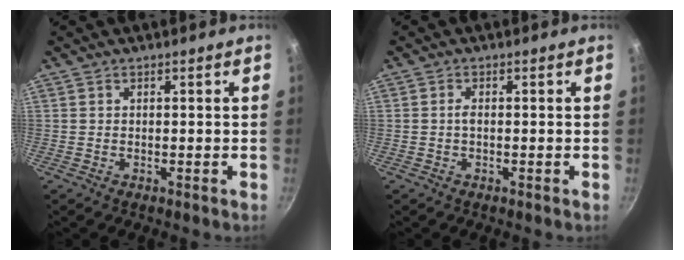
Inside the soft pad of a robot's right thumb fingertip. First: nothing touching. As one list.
[{"total": 1.0, "force": [-0.2, 0.4, 0.9], "torque": [-0.020, 0.004, -0.005]}]